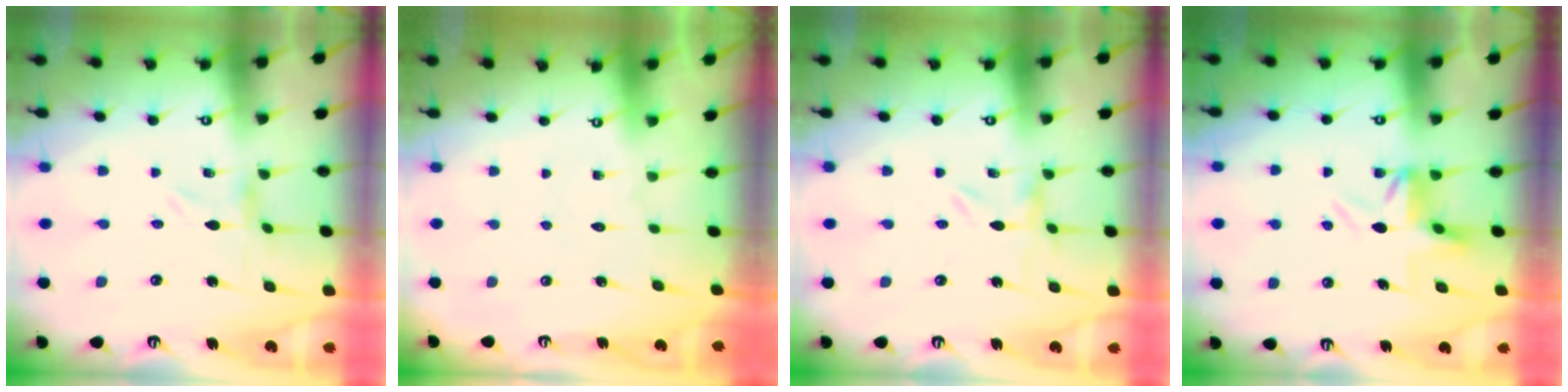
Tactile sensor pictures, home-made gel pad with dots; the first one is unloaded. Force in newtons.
{"total": 1.8, "press": 1.7, "slide": 0.1}
{"total": 0.0}
{"total": 5.1, "press": 5.1, "slide": 0.1}